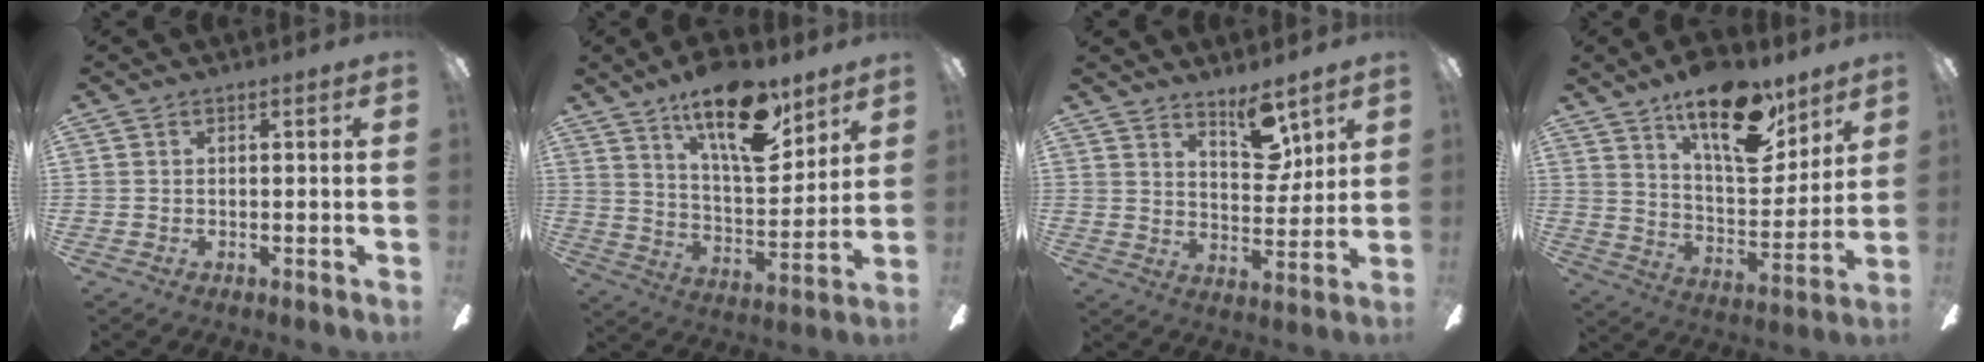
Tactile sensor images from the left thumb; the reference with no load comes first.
{"total": 18.8, "force": [12.3, 7.3, 12.2], "torque": [-0.195, -0.064, 0.204]}
{"total": 10.0, "force": [7.0, 4.3, 5.8], "torque": [-0.068, -0.040, 0.118]}
{"total": 20.5, "force": [13.8, 8.6, 12.5], "torque": [-0.192, -0.080, 0.232]}